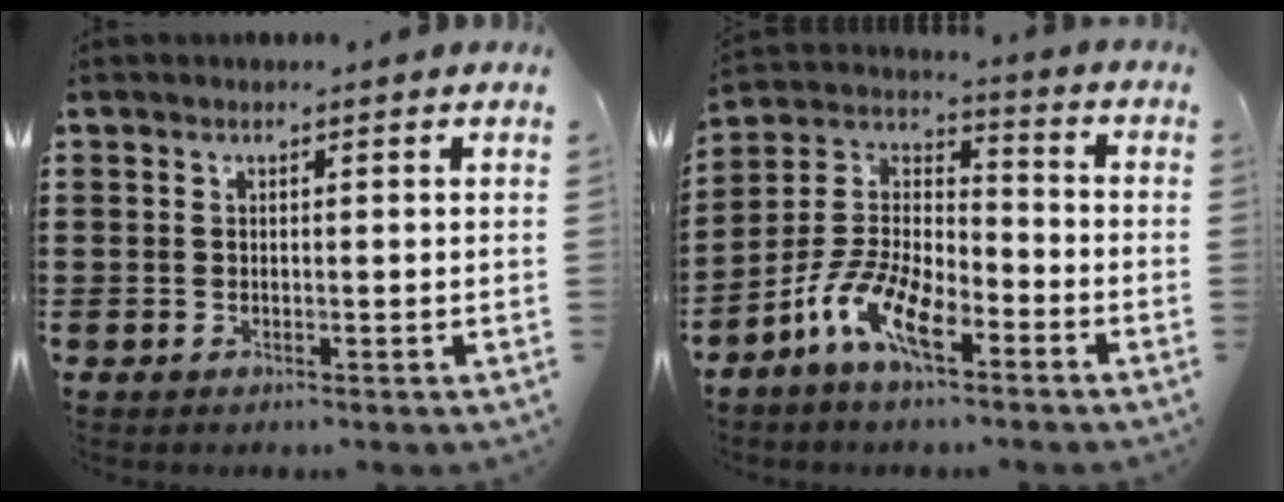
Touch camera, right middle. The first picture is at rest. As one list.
[{"total": 10.3, "force": [-6.7, 4.0, 6.8], "torque": [-0.160, -0.003, -0.135]}]